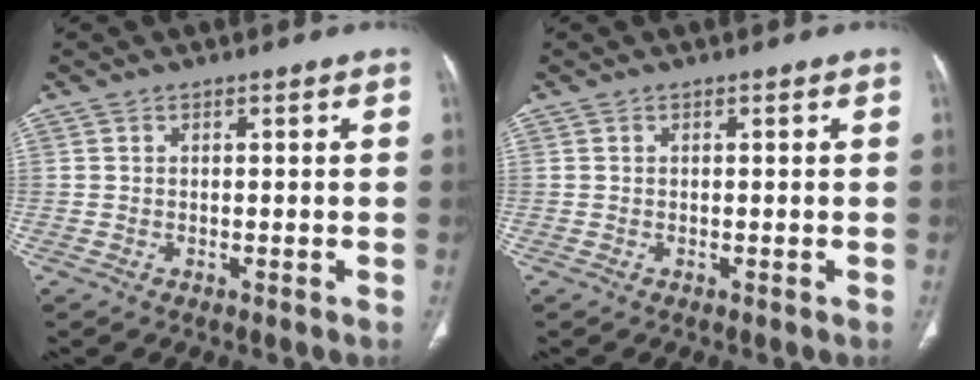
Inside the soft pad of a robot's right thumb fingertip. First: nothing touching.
{"total": 0.0}